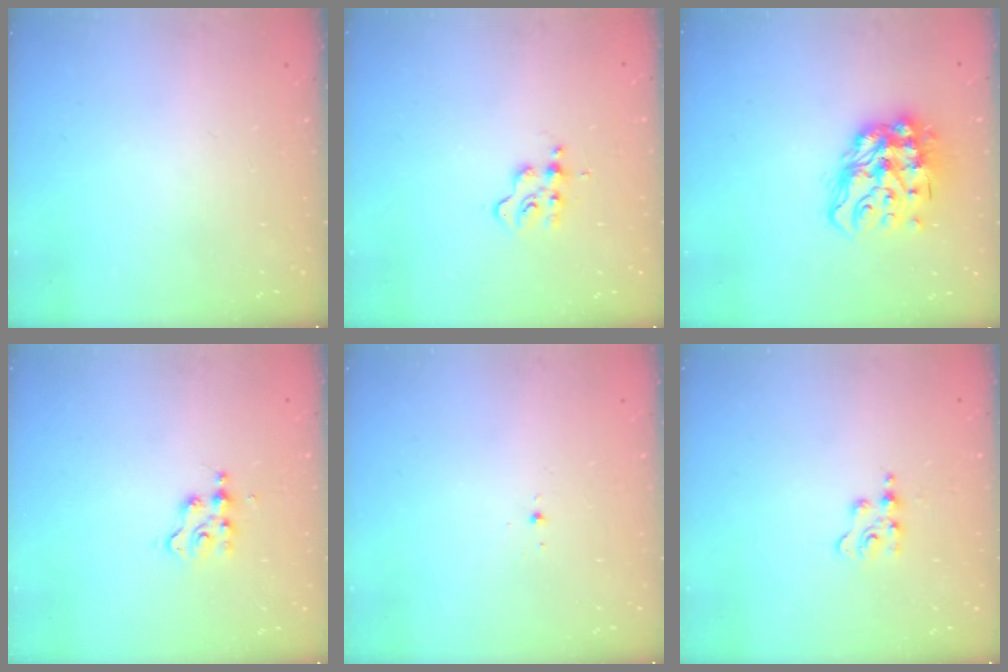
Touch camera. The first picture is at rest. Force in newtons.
{"total": 6.7, "press": 6.7, "slide": 0.6}
{"total": 15.1, "press": 15.0, "slide": 1.7}
{"total": 2.6, "press": 2.6, "slide": 0.3}
{"total": 2.9, "press": 2.8, "slide": 0.8}
{"total": 4.0, "press": 4.0, "slide": 0.4}